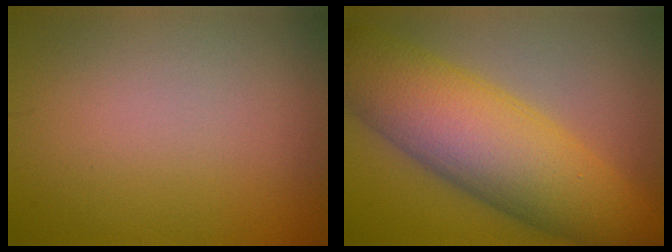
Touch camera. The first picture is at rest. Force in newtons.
{"total": 11.3, "press": 11.2, "slide": 0.1}